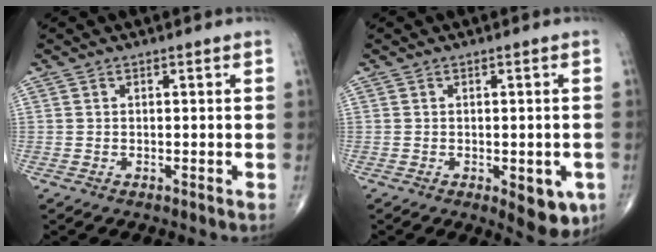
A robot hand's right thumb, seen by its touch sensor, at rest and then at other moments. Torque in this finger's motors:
{"motor_torque": [1.28, 0.93, 0.35, -0.55, 0.22]}